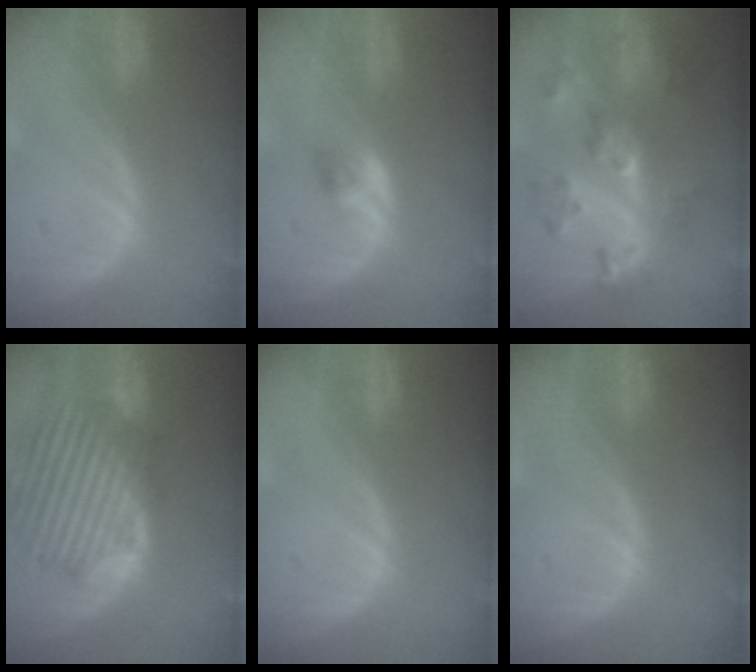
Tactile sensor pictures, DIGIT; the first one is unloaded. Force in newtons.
{"total": 2.5, "press": 2.3, "slide": 0.9}
{"total": 8.7, "press": 7.8, "slide": 3.9}
{"total": 11.7, "press": 11.1, "slide": 3.8}
{"total": 0.0}
{"total": 0.0}